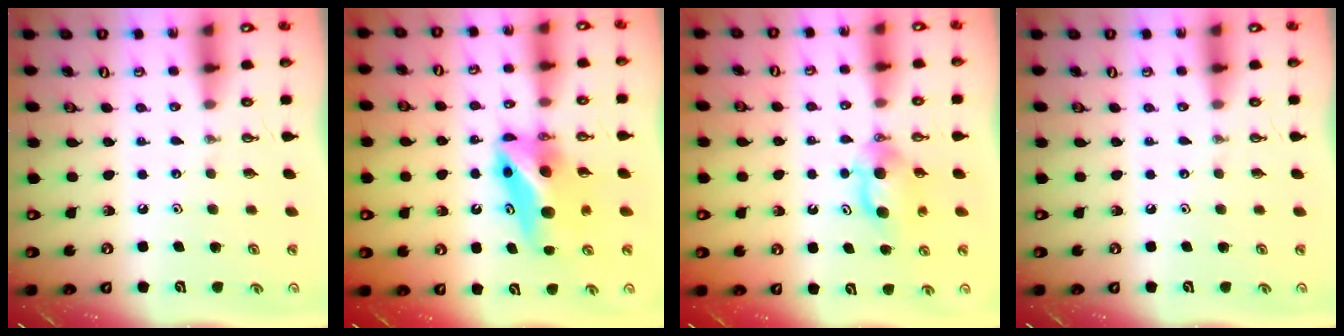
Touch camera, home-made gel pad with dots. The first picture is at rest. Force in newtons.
{"total": 11.0, "press": 8.1, "slide": 7.5}
{"total": 6.4, "press": 6.4, "slide": 0.4}
{"total": 0.0}